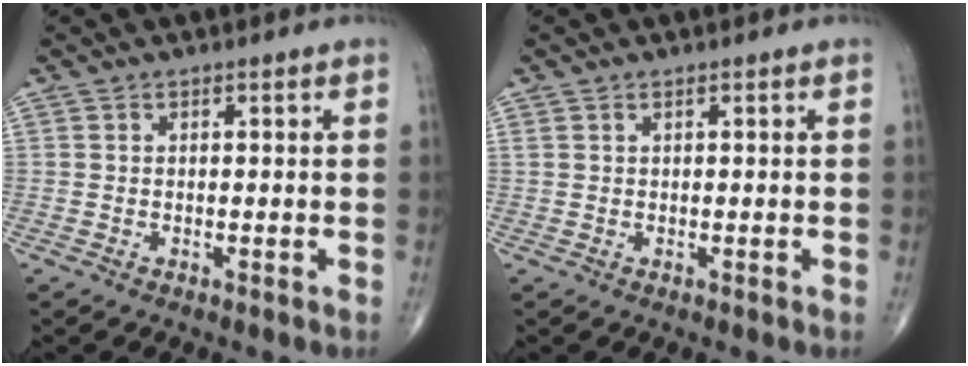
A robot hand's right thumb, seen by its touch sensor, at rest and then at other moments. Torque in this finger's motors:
{"motor_torque": [0.11, -0.14, 0.09, 0.22, 0.00]}